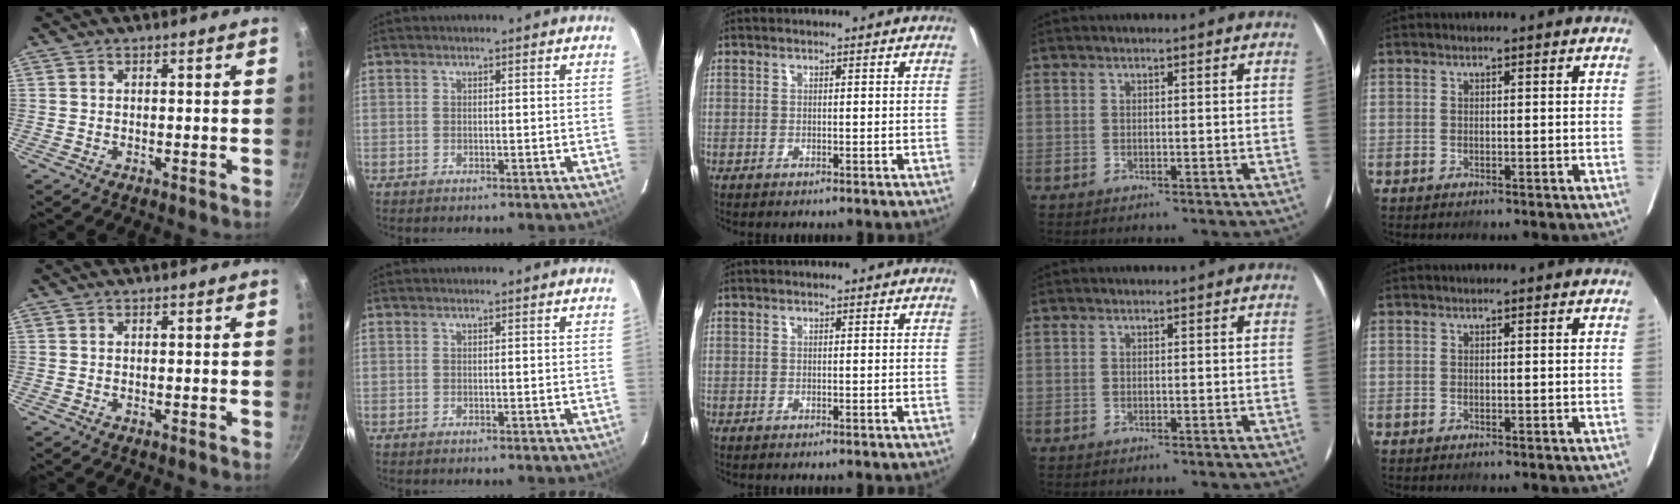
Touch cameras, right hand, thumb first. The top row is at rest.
{}